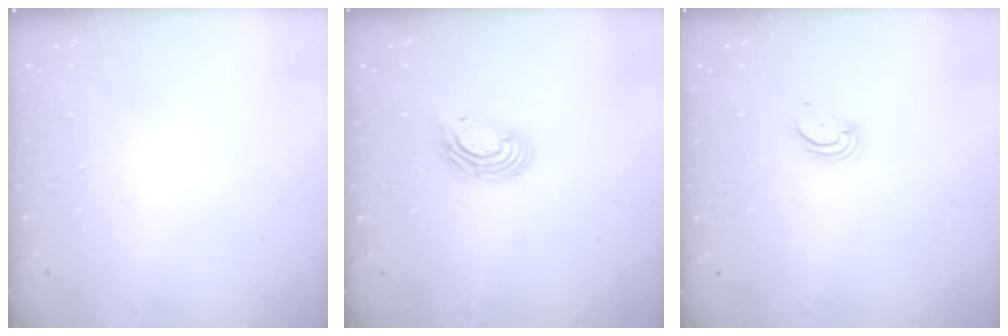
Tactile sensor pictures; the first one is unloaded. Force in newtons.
{"total": 7.9, "press": 7.8, "slide": 1.2}
{"total": 2.0, "press": 2.0, "slide": 0.1}